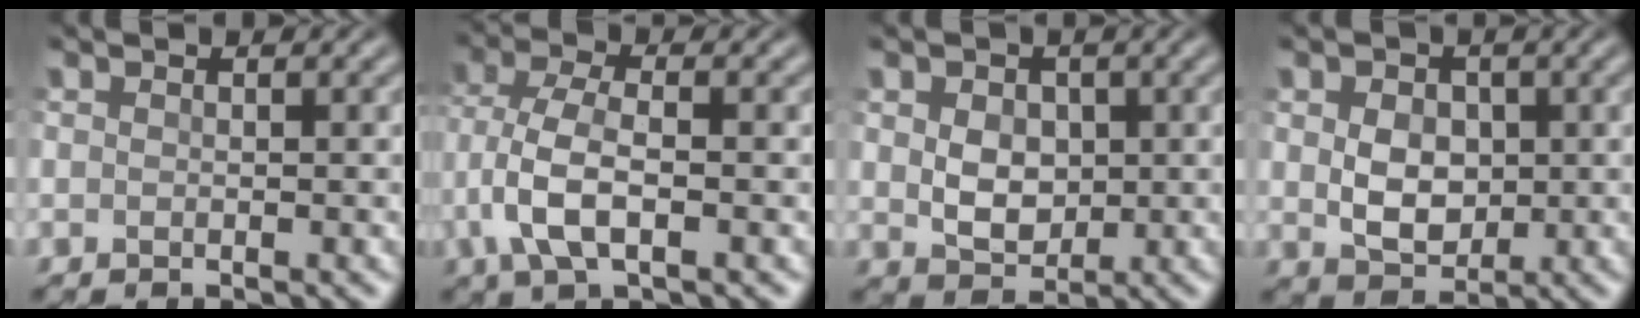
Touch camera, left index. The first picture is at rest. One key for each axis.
{"total": 5.4, "fx": -1.3, "fy": 2.4, "fz": 4.6, "tx": -0.105, "ty": 0.005, "tz": -0.031}
{"total": 3.6, "fx": 0.5, "fy": 2.7, "fz": 2.3, "tx": -0.046, "ty": -0.006, "tz": 0.009}
{"total": 4.0, "fx": 0.3, "fy": 3.0, "fz": 2.7, "tx": -0.054, "ty": -0.007, "tz": 0.006}